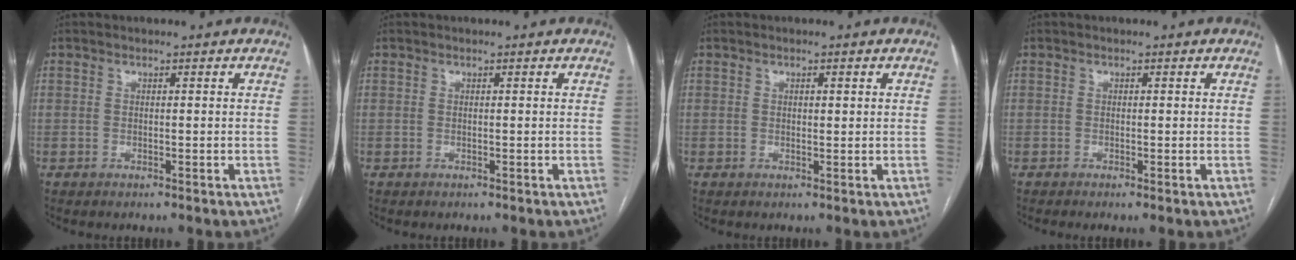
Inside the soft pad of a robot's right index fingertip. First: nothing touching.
{"total": 0.0}
{"total": 1.0, "force": [0.4, 0.4, 0.9], "torque": [-0.014, 0.001, 0.005]}
{"total": 0.5, "force": [-0.3, 0.0, 0.5], "torque": [-0.008, -0.001, -0.006]}